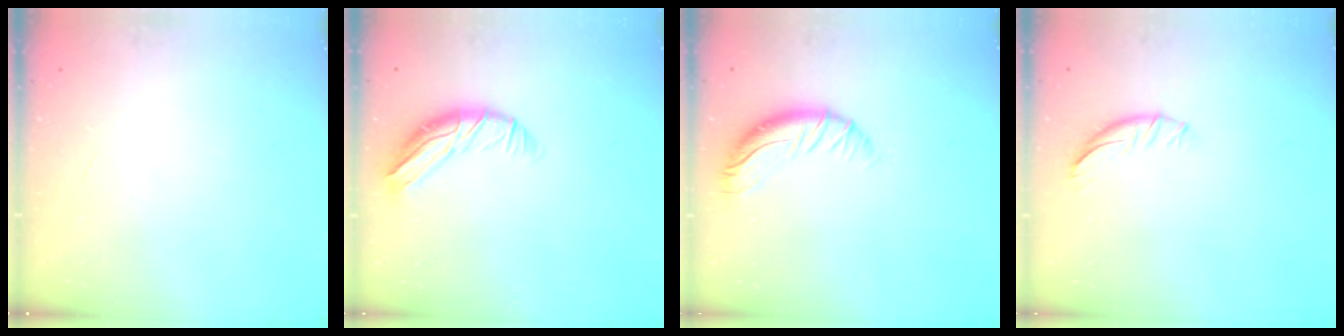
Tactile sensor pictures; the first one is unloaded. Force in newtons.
{"total": 9.9, "press": 9.7, "slide": 2.1}
{"total": 10.3, "press": 10.3, "slide": 0.4}
{"total": 7.5, "press": 7.5, "slide": 0.7}